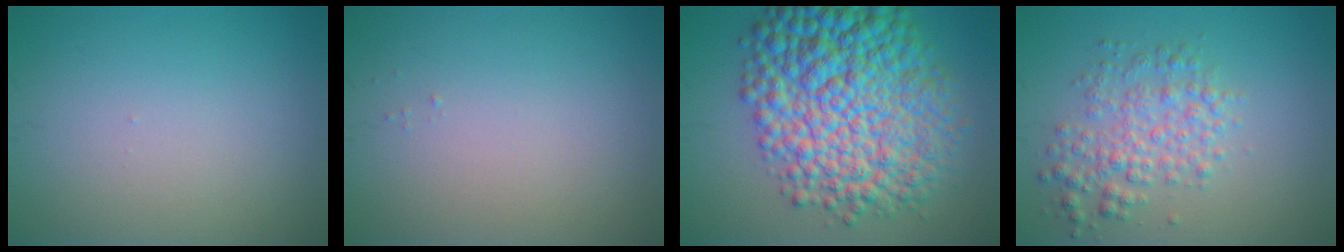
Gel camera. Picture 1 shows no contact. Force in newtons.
{"total": 0.0}
{"total": 13.2, "press": 13.2, "slide": 0.2}
{"total": 3.8, "press": 3.8, "slide": 0.1}